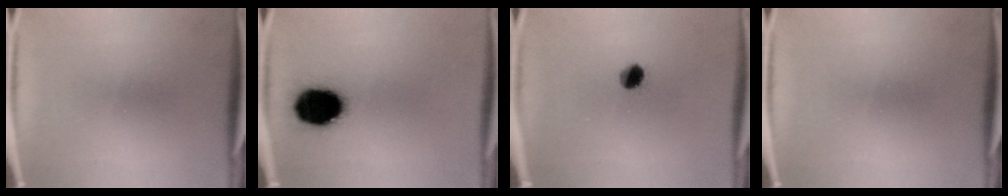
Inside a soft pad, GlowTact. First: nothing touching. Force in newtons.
{"total": 15.9}
{"total": 4.0}
{"total": 0.0}